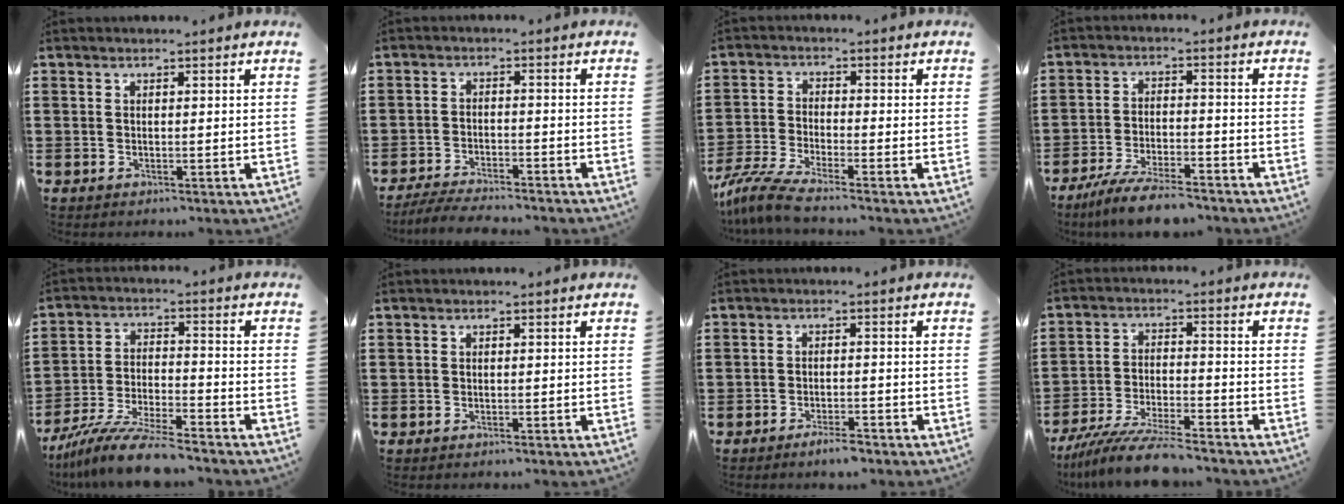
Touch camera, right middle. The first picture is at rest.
{"total": 4.0, "force": [-3.9, 0.2, 0.8], "torque": [-0.021, -0.004, -0.081]}
{"total": 5.1, "force": [-4.5, 0.2, 2.3], "torque": [-0.076, -0.026, -0.095]}
{"total": 6.7, "force": [-6.0, 0.8, 2.9], "torque": [-0.062, -0.004, -0.113]}
{"total": 10.0, "force": [-9.1, 0.9, 4.2], "torque": [-0.084, 0.010, -0.176]}
{"total": 0.0}
{"total": 2.5, "force": [-2.1, 0.4, 1.4], "torque": [-0.023, 0.004, -0.038]}
{"total": 8.6, "force": [-7.8, 0.7, 3.5], "torque": [-0.070, 0.002, -0.149]}